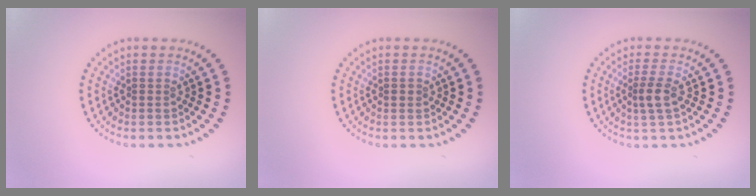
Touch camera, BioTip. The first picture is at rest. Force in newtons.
{"total": 0.7, "press": 0.7, "slide": 0.0}
{"total": 1.8, "press": 1.5, "slide": 1.0}